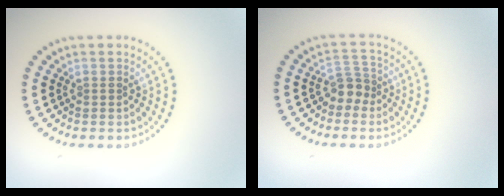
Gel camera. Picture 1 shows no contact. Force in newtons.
{"total": 2.2, "press": 1.7, "slide": 1.4}